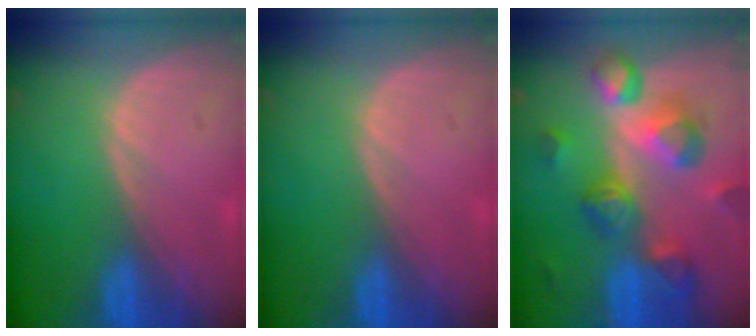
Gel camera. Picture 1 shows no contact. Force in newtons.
{"total": 0.0}
{"total": 10.7, "press": 9.6, "slide": 4.8}